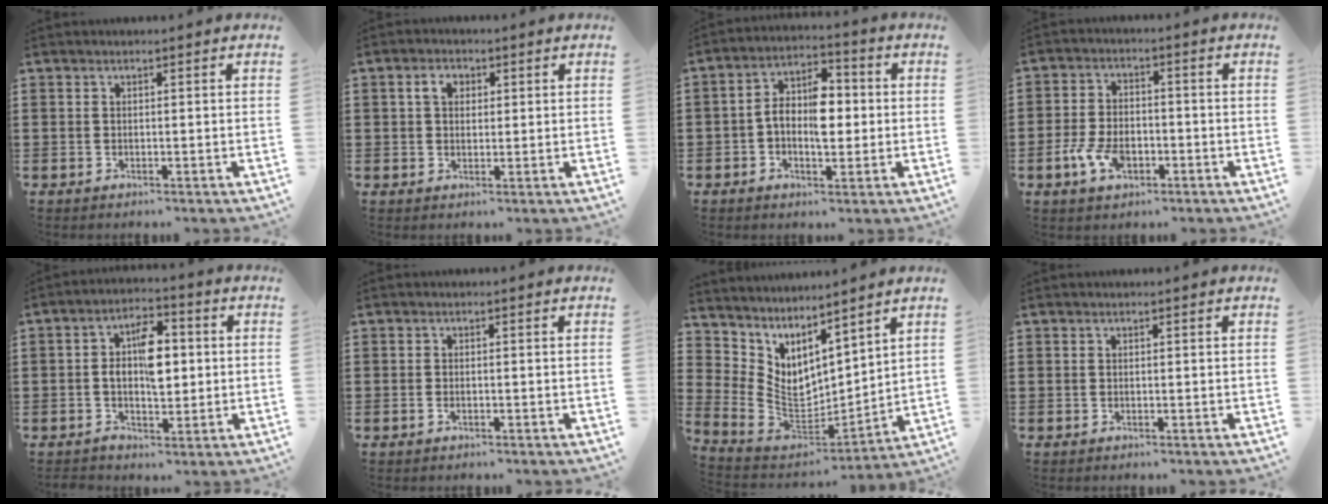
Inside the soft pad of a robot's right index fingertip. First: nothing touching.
{"total": 3.0, "force": [0.9, 2.1, 1.9], "torque": [-0.045, 0.013, 0.014]}
{"total": 7.0, "force": [-0.3, 3.8, 5.9], "torque": [-0.110, 0.007, -0.007]}
{"total": 5.5, "force": [-2.1, 3.0, 4.0], "torque": [-0.094, -0.002, -0.042]}
{"total": 7.5, "force": [0.4, 3.9, 6.4], "torque": [-0.096, 0.004, 0.004]}
{"total": 0.6, "force": [-0.2, 0.2, 0.5], "torque": [-0.011, -0.007, -0.001]}
{"total": 5.9, "force": [3.5, 4.0, 2.5], "torque": [-0.079, -0.042, 0.068]}
{"total": 0.0}